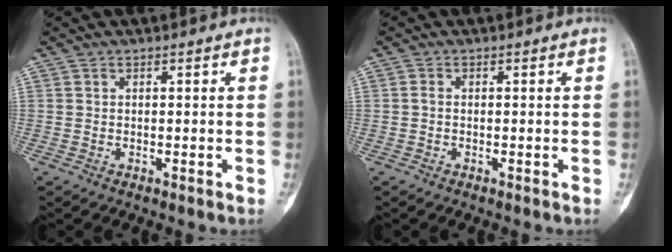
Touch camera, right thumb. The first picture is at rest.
{"total": 0.6, "force": [-0.2, 0.4, 0.5], "torque": [-0.009, 0.001, -0.007]}